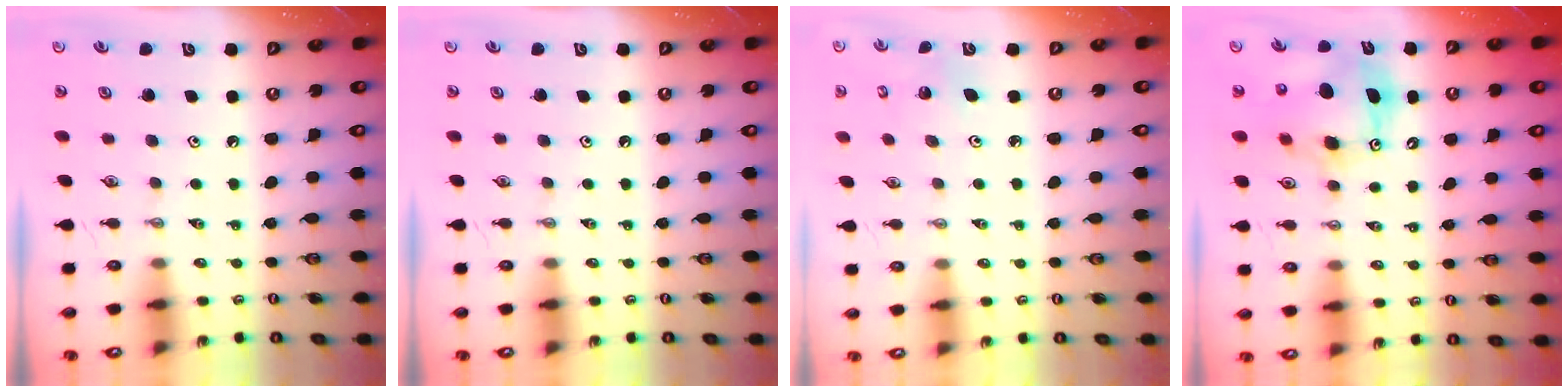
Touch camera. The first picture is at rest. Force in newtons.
{"total": 0.0}
{"total": 2.7, "press": 2.7, "slide": 0.2}
{"total": 12.3, "press": 12.0, "slide": 2.7}